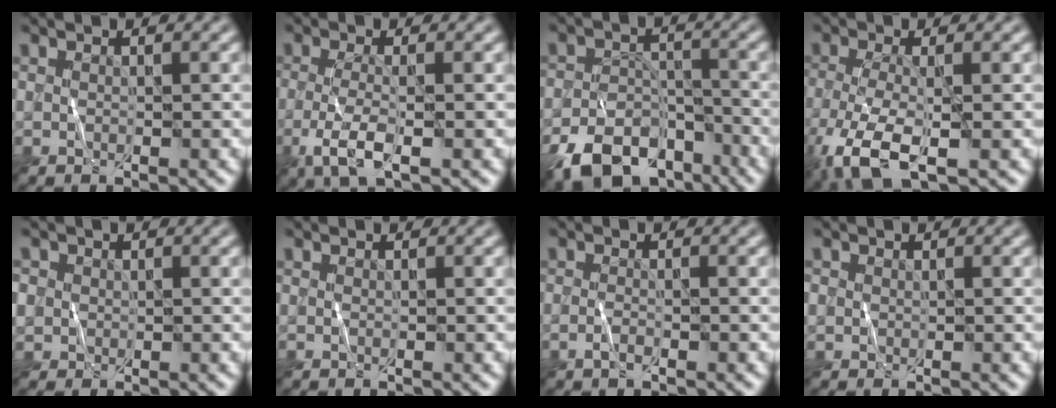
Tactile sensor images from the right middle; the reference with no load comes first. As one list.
[{"total": 3.6, "force": [-1.4, 1.0, 3.2], "torque": [-0.069, -0.004, -0.031]}, {"total": 8.6, "force": [-5.7, 4.8, 4.2], "torque": [-0.072, -0.016, -0.100]}, {"total": 6.2, "force": [-3.1, 2.1, 5.0], "torque": [-0.116, -0.013, -0.069]}, {"total": 2.3, "force": [0.3, 2.2, 0.5], "torque": [-0.003, 0.010, -0.004]}, {"total": 0.0}, {"total": 1.1, "force": [-0.7, 0.3, 0.9], "torque": [-0.018, 0.001, -0.015]}, {"total": 0.8, "force": [0.0, 0.8, 0.1], "torque": [0.005, -0.002, -0.005]}]